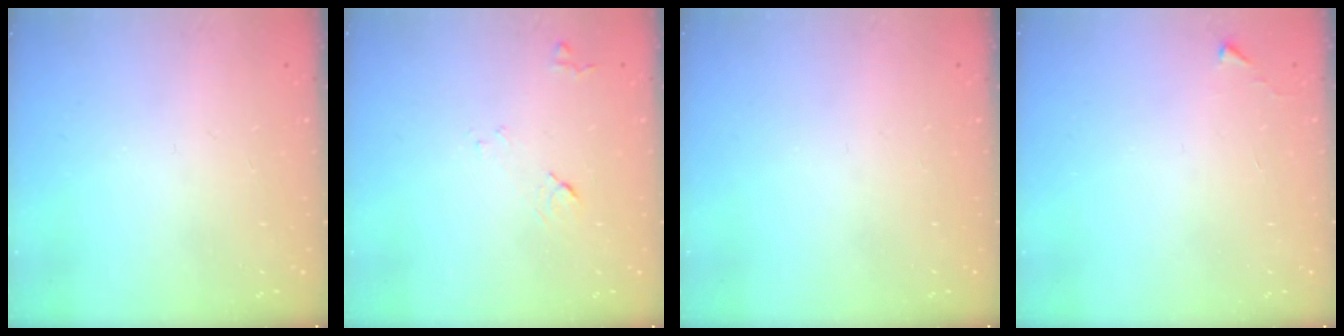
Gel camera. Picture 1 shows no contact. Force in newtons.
{"total": 8.0, "press": 7.9, "slide": 0.8}
{"total": 0.0}
{"total": 2.7, "press": 2.6, "slide": 0.4}